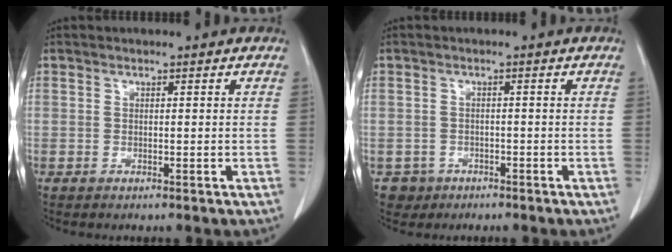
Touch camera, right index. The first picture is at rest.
{"total": 2.8, "force": [-1.5, 2.4, -0.2], "torque": [0.002, 0.010, -0.025]}